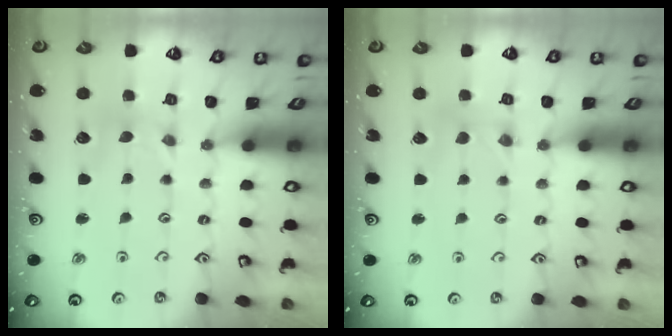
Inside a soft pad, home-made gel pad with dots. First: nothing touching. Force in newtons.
{"total": 2.9, "press": 2.9, "slide": 0.6}